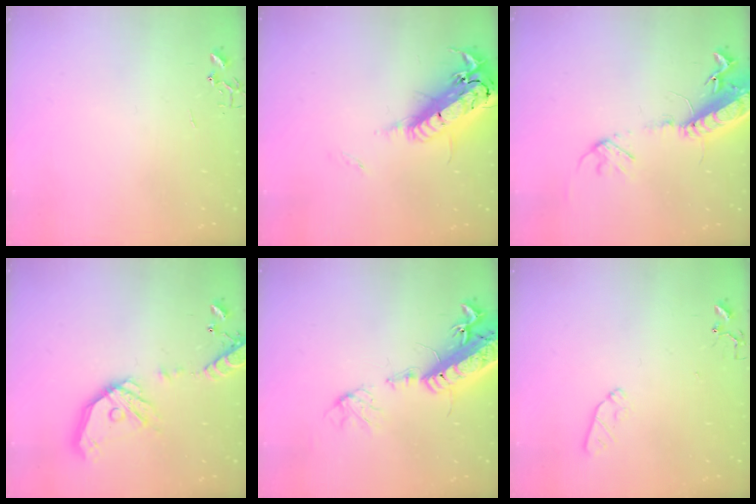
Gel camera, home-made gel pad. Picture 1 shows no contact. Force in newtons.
{"total": 22.8, "press": 22.3, "slide": 4.6}
{"total": 17.4, "press": 16.9, "slide": 4.1}
{"total": 18.1, "press": 17.8, "slide": 3.3}
{"total": 20.3, "press": 19.8, "slide": 4.4}
{"total": 5.9, "press": 5.8, "slide": 0.8}